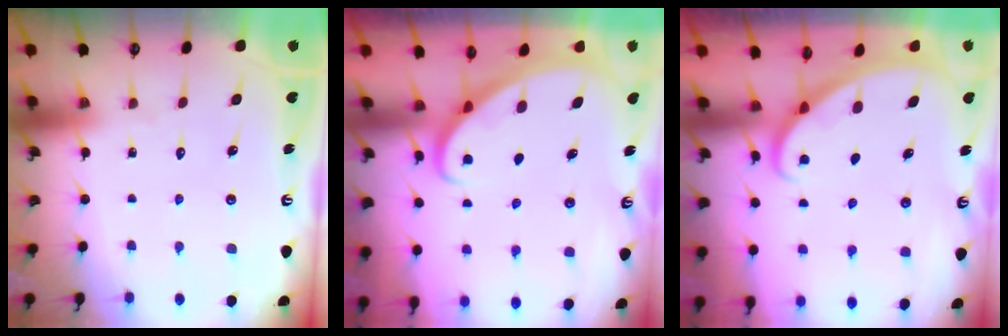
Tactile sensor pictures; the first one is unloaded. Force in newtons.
{"total": 2.7, "press": 2.7, "slide": 0.2}
{"total": 2.1, "press": 2.1, "slide": 0.1}